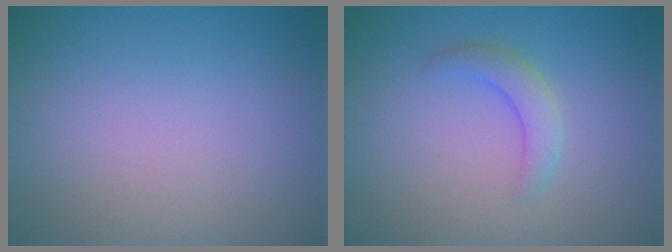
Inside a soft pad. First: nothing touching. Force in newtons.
{"total": 2.3, "press": 2.3, "slide": 0.2}